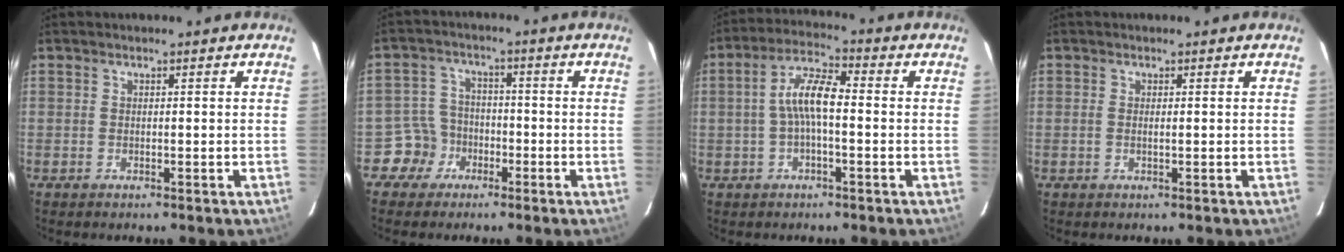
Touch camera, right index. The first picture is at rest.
{"total": 5.7, "force": [-3.2, 4.7, -0.2], "torque": [-0.006, 0.025, -0.062]}
{"total": 7.0, "force": [-0.7, 2.0, 6.7], "torque": [-0.139, 0.020, -0.015]}
{"total": 0.6, "force": [0.0, 0.0, 0.6], "torque": [-0.013, 0.000, -0.002]}